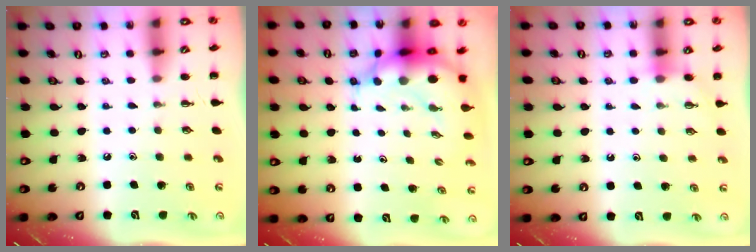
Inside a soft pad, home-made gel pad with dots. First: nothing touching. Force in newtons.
{"total": 8.1, "press": 7.9, "slide": 2.0}
{"total": 3.4, "press": 3.3, "slide": 1.0}